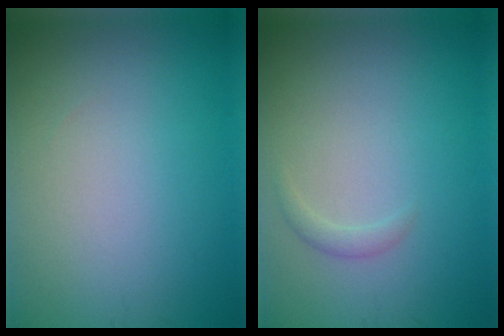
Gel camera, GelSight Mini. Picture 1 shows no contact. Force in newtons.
{"total": 0.9, "press": 0.9, "slide": 0.1}